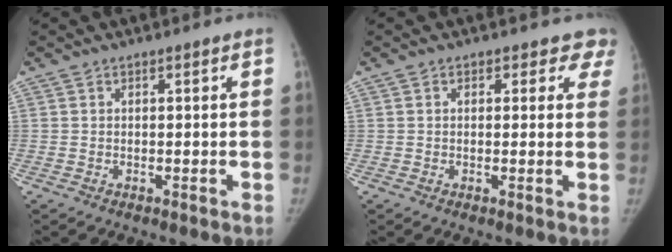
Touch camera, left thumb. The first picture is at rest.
{"total": 4.2, "force": [3.2, 2.7, 0.5], "torque": [0.042, -0.007, 0.015]}